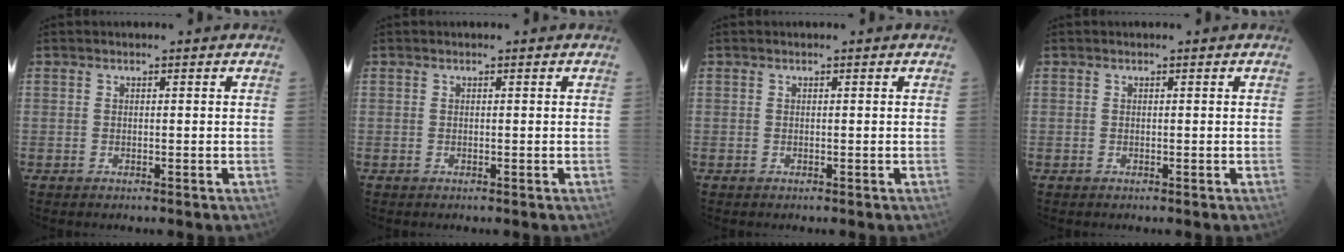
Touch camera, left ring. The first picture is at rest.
{"total": 0.0}
{"total": 0.0}
{"total": 0.0}